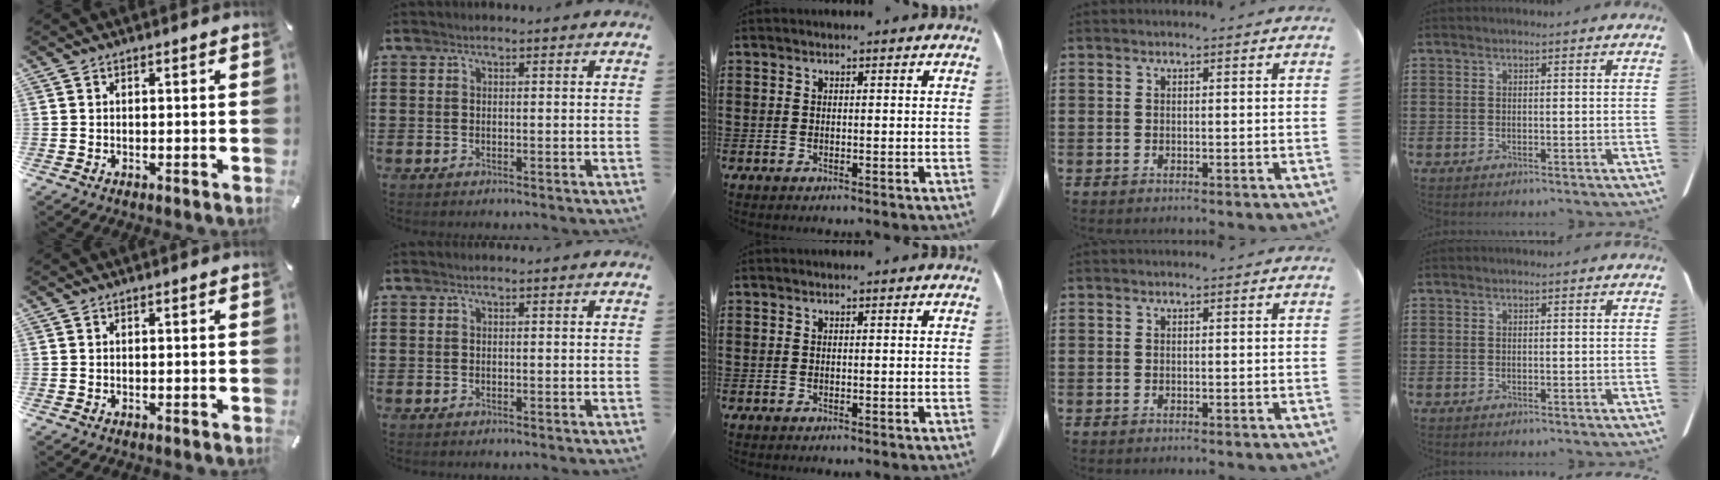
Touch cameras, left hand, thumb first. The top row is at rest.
{}